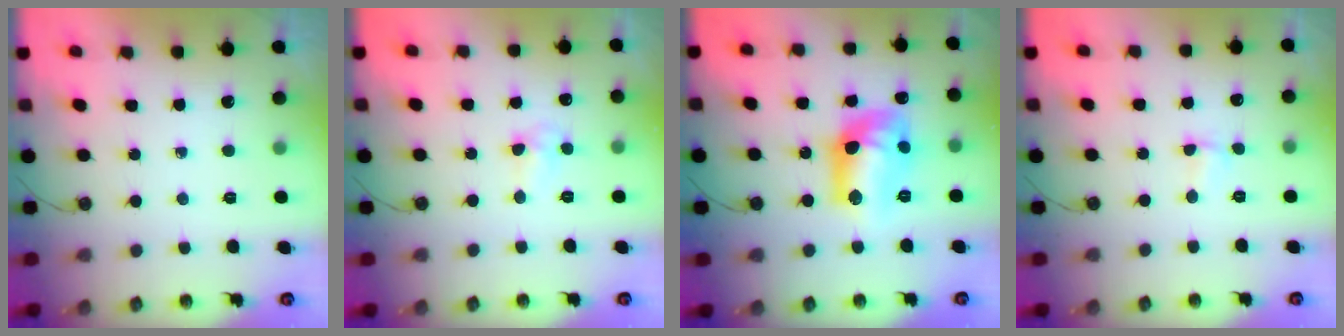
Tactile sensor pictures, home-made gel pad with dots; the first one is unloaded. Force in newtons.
{"total": 5.2, "press": 5.1, "slide": 0.6}
{"total": 14.0, "press": 13.9, "slide": 1.8}
{"total": 1.7, "press": 1.5, "slide": 0.8}